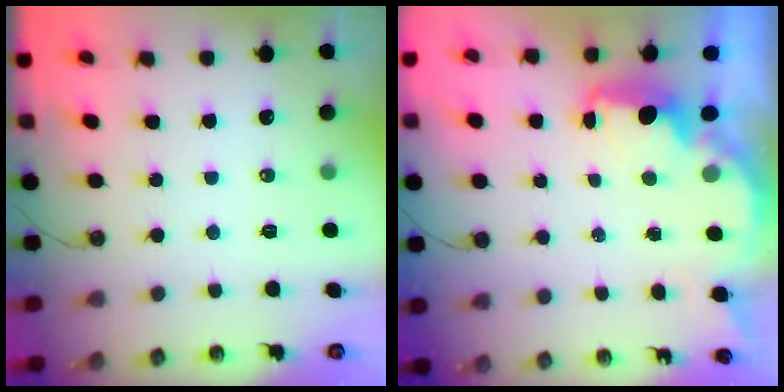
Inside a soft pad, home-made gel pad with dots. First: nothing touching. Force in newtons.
{"total": 3.8, "press": 3.7, "slide": 0.6}